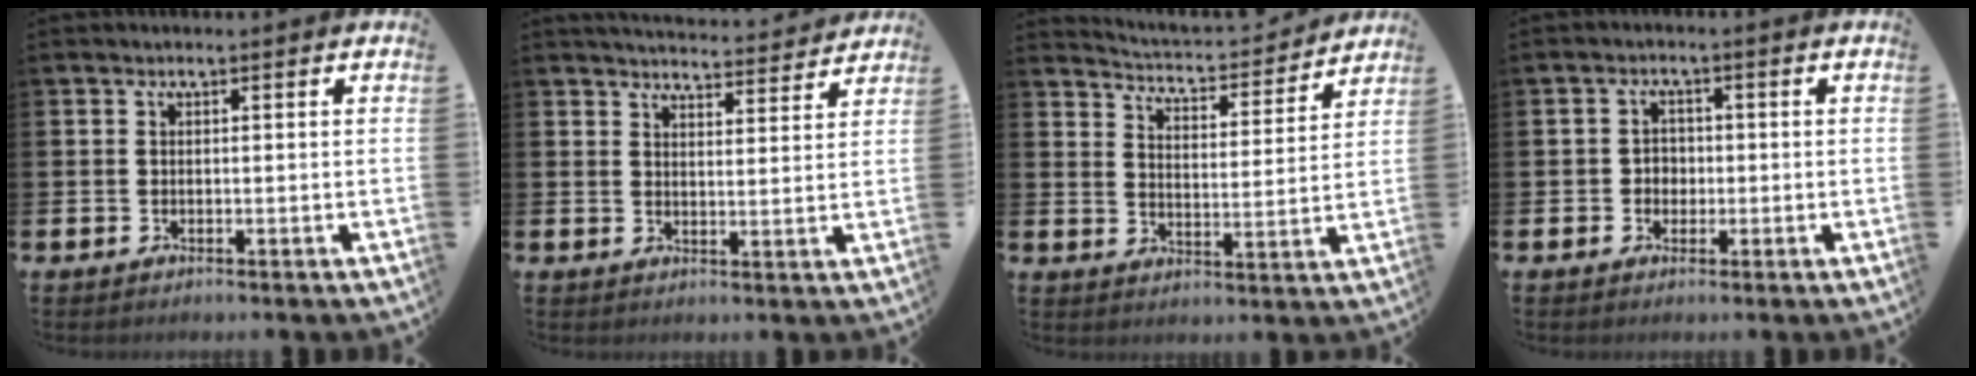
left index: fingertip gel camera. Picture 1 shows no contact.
{"total": 4.4, "force": [4.4, 0.4, 0.3], "torque": [-0.006, -0.038, 0.075]}
{"total": 4.2, "force": [4.2, 0.7, 0.2], "torque": [-0.030, -0.038, 0.067]}
{"total": 2.2, "force": [-0.2, 2.0, 0.8], "torque": [-0.008, 0.003, -0.011]}